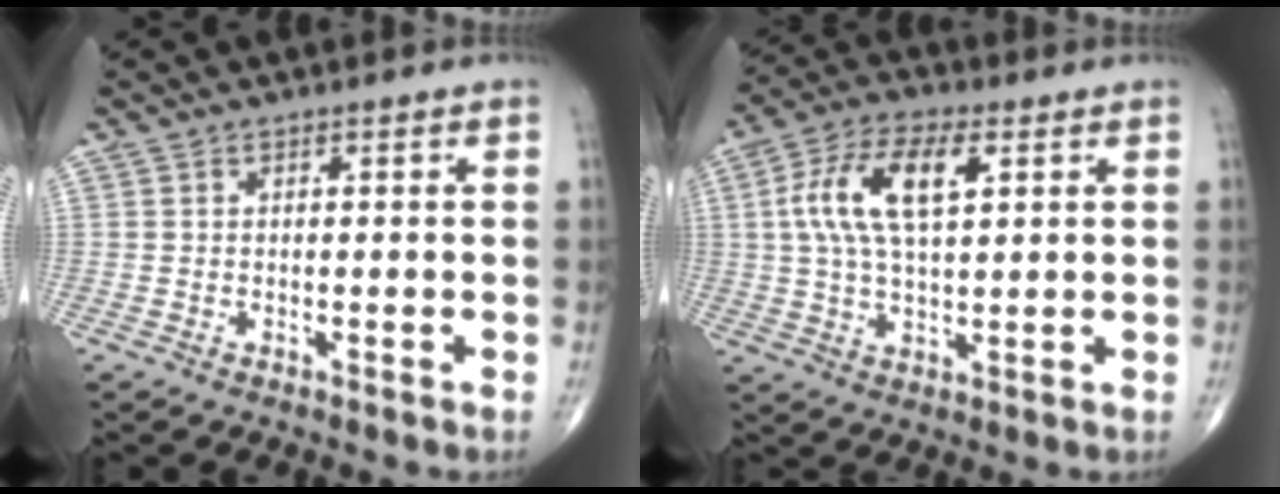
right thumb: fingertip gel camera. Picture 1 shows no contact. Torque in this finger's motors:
{"motor_torque": [0.11, 0.12, 0.31, -0.29, 0.22]}